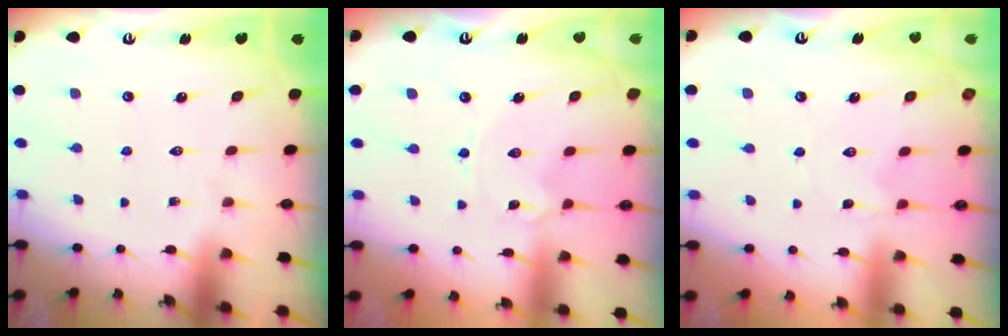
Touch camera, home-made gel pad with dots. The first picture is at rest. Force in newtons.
{"total": 0.0}
{"total": 2.1, "press": 2.1, "slide": 0.2}